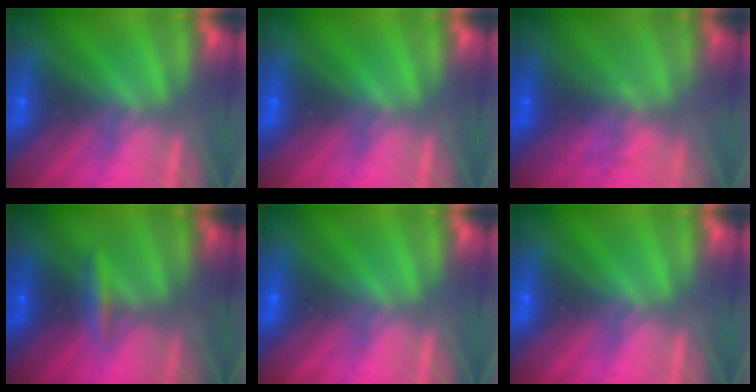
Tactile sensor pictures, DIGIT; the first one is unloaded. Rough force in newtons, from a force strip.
{"total": 0.0}
{"total": 3.8}
{"total": 2.4}
{"total": 0.0}
{"total": 0.0}